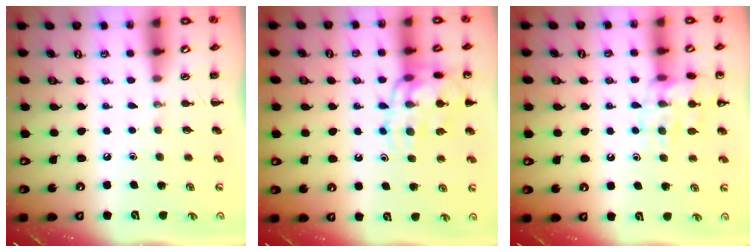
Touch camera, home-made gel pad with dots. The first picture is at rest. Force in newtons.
{"total": 14.9, "press": 14.7, "slide": 2.5}
{"total": 14.5, "press": 14.4, "slide": 1.9}